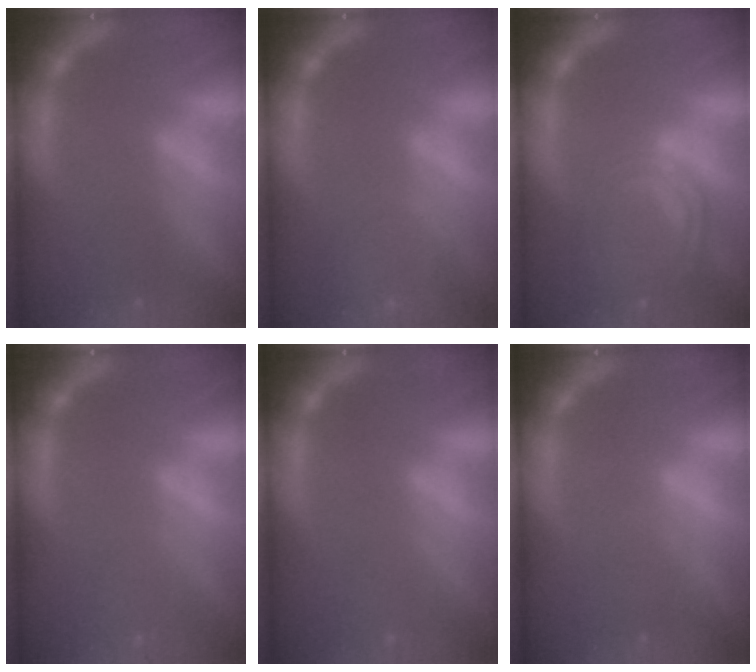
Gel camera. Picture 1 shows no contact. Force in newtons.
{"total": 5.5}
{"total": 8.5}
{"total": 3.0}
{"total": 1.9}
{"total": 1.5}